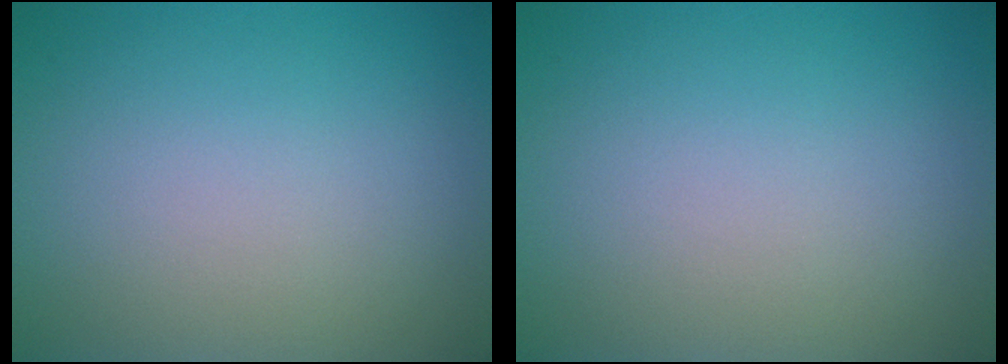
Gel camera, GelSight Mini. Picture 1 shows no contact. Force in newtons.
{"total": 0.0}